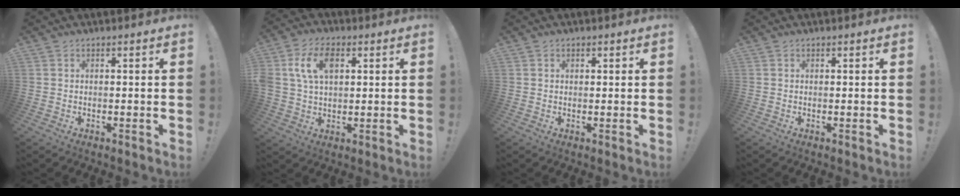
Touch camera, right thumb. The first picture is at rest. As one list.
[{"total": 10.6, "force": [3.1, 6.8, 7.5], "torque": [-0.155, 0.009, 0.057]}, {"total": 0.6, "force": [0.4, 0.4, 0.2], "torque": [-0.001, 0.001, 0.007]}, {"total": 0.0}]